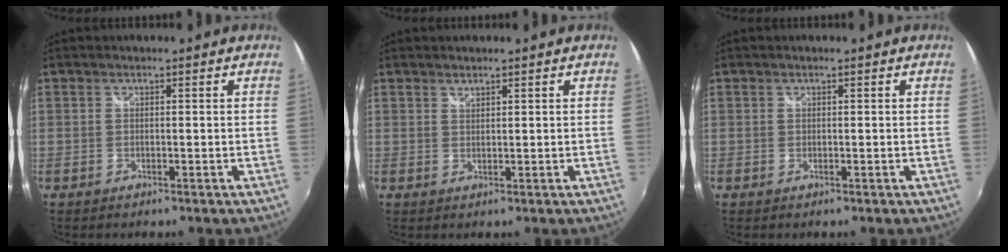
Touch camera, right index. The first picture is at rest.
{"total": 1.0, "force": [0.9, 0.2, 0.2], "torque": [-0.003, 0.001, 0.016]}
{"total": 0.0}